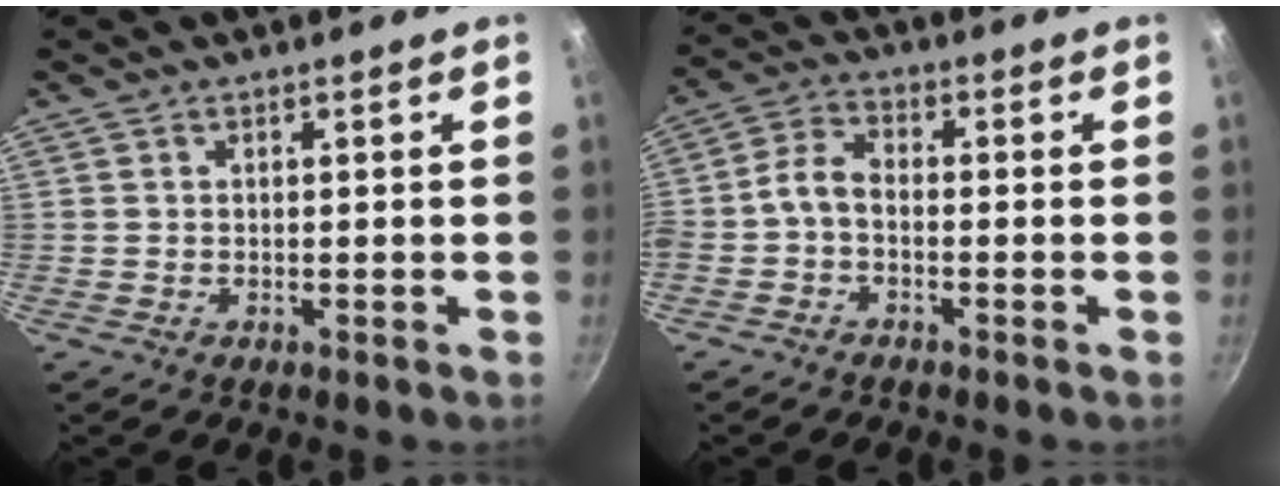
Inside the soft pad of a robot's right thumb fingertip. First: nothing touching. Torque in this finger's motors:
{"motor_torque": [0.22, 0.06, 0.57, -0.36, 0.25]}